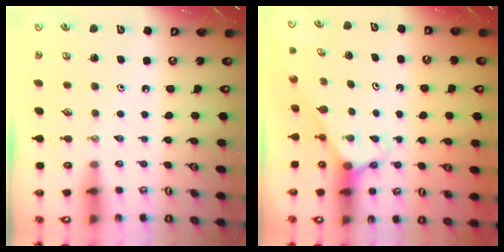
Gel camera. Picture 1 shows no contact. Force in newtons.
{"total": 2.6, "press": 2.6, "slide": 0.2}